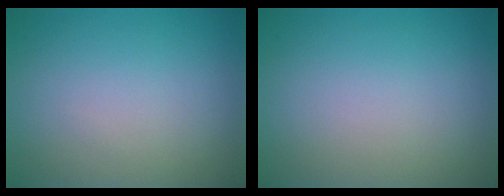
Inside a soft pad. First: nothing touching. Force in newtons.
{"total": 0.0}